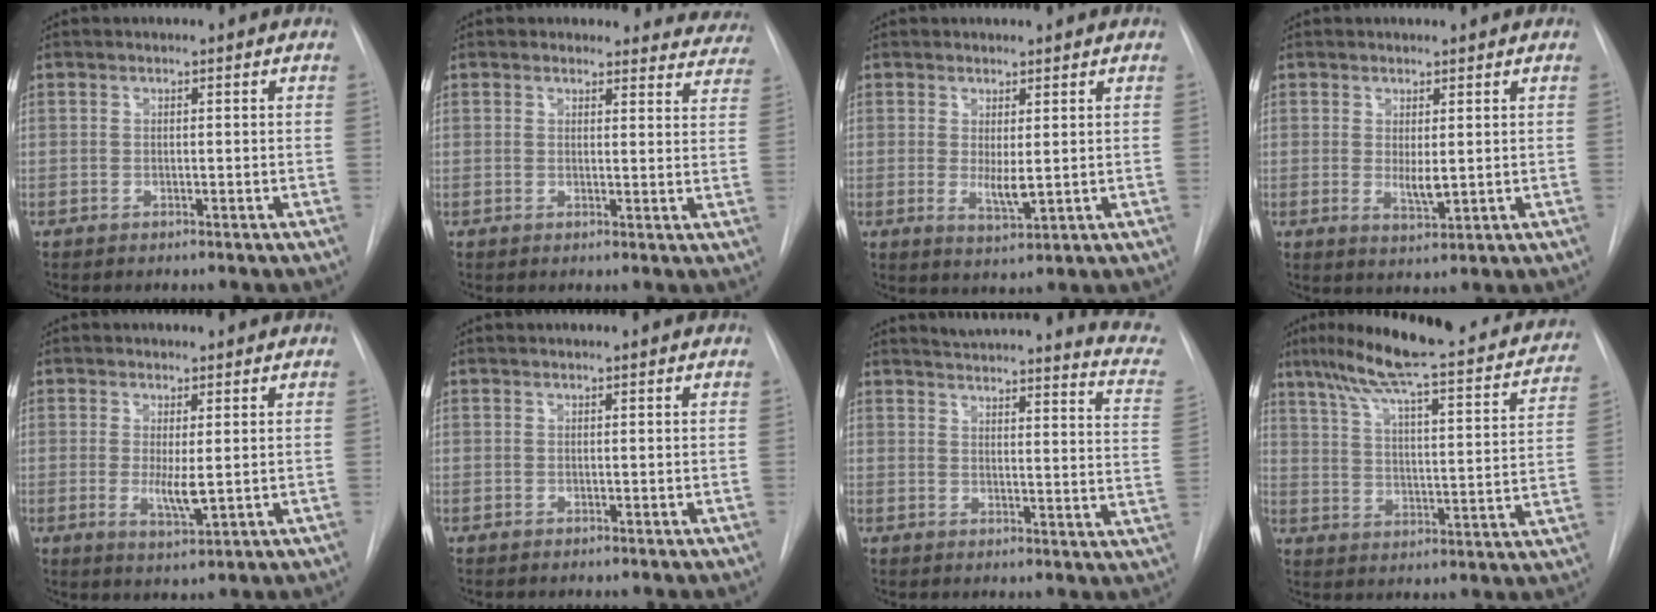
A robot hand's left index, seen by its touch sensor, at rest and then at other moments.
{"total": 9.1, "force": [8.5, 3.1, -0.4], "torque": [0.059, -0.025, 0.053]}
{"total": 3.2, "force": [0.4, 0.9, 3.1], "torque": [-0.056, -0.012, 0.015]}
{"total": 2.8, "force": [0.4, 0.9, 2.6], "torque": [-0.047, -0.011, 0.015]}
{"total": 3.8, "force": [0.2, 0.8, 3.7], "torque": [-0.068, -0.011, 0.010]}
{"total": 1.6, "force": [1.6, -0.1, 0.3], "torque": [-0.010, 0.016, 0.021]}
{"total": 19.6, "force": [18.2, 1.1, 7.2], "torque": [-0.087, -0.084, 0.197]}
{"total": 26.7, "force": [22.4, 3.7, 14.1], "torque": [-0.212, -0.010, 0.289]}